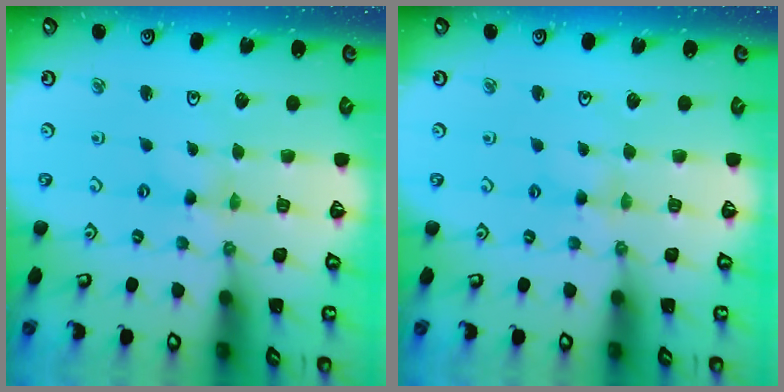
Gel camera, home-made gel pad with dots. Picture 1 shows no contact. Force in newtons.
{"total": 1.0, "press": 1.0, "slide": 0.2}